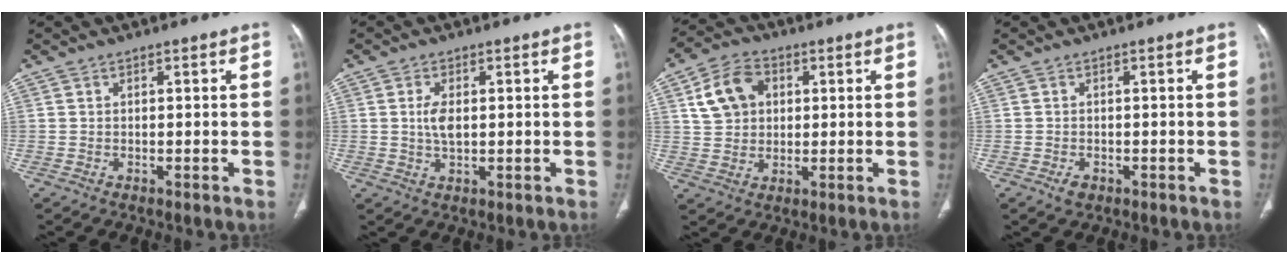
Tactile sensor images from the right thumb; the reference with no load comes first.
{"total": 3.8, "force": [0.4, 2.0, 3.2], "torque": [-0.065, -0.001, 0.009]}
{"total": 9.5, "force": [2.8, 7.3, 5.4], "torque": [-0.083, 0.008, 0.051]}
{"total": 1.7, "force": [-0.8, 1.2, 0.9], "torque": [-0.015, 0.001, -0.009]}